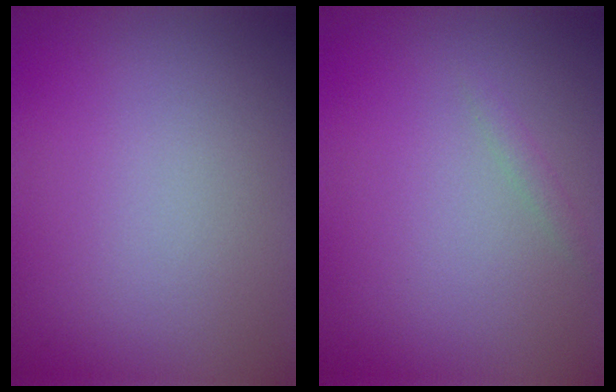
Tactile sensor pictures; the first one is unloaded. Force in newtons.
{"total": 0.7, "press": 0.7, "slide": 0.1}